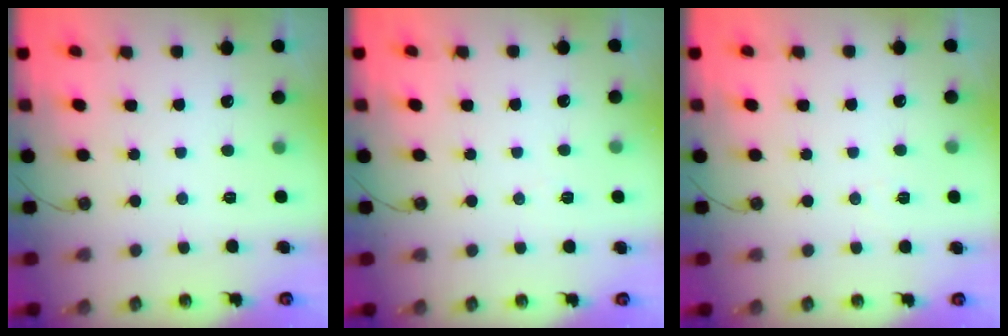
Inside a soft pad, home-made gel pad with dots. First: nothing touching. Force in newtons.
{"total": 3.9, "press": 2.3, "slide": 3.2}
{"total": 4.8, "press": 4.4, "slide": 1.9}